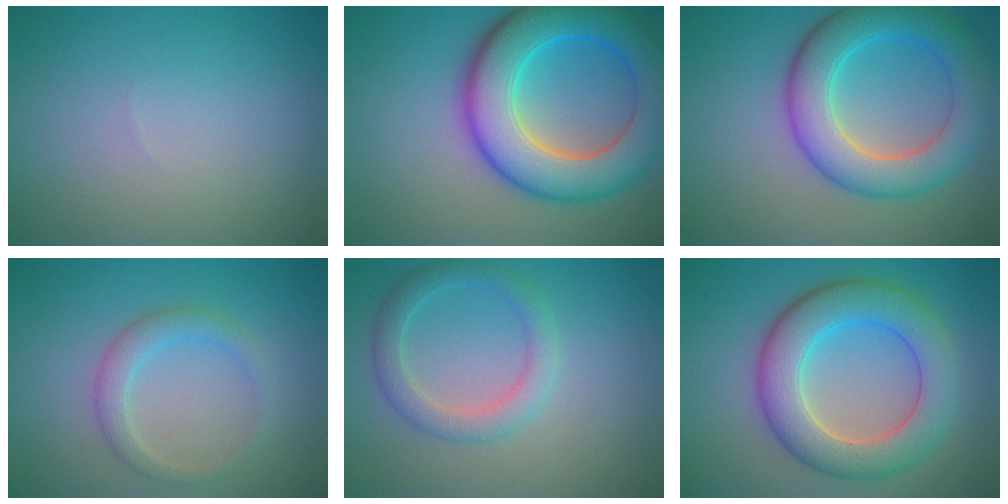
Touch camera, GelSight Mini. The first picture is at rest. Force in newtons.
{"total": 10.8, "press": 10.8, "slide": 0.2}
{"total": 7.6, "press": 7.6, "slide": 0.3}
{"total": 2.3, "press": 2.3, "slide": 0.3}
{"total": 3.0, "press": 3.0, "slide": 0.2}
{"total": 7.7, "press": 7.7, "slide": 0.1}